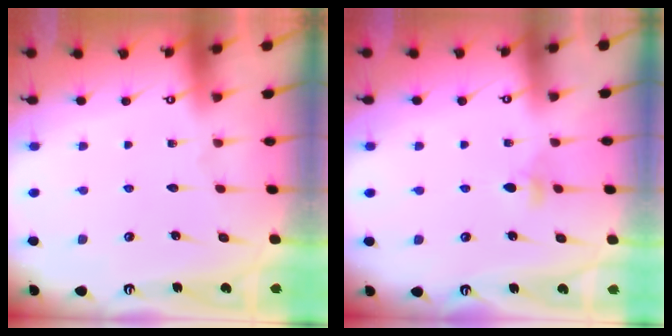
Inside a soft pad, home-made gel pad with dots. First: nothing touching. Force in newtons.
{"total": 3.4, "press": 3.3, "slide": 0.8}